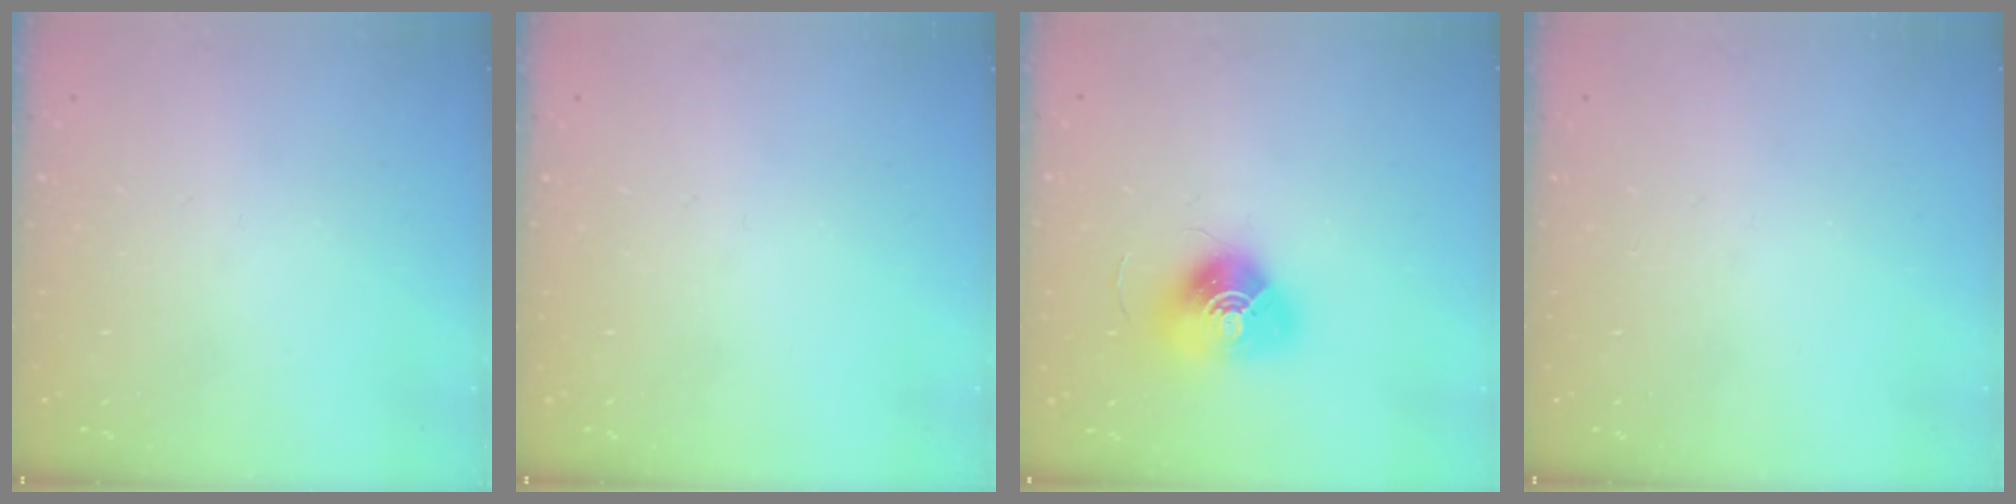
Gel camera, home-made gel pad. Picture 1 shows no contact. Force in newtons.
{"total": 0.0}
{"total": 12.7, "press": 12.7, "slide": 0.5}
{"total": 0.0}